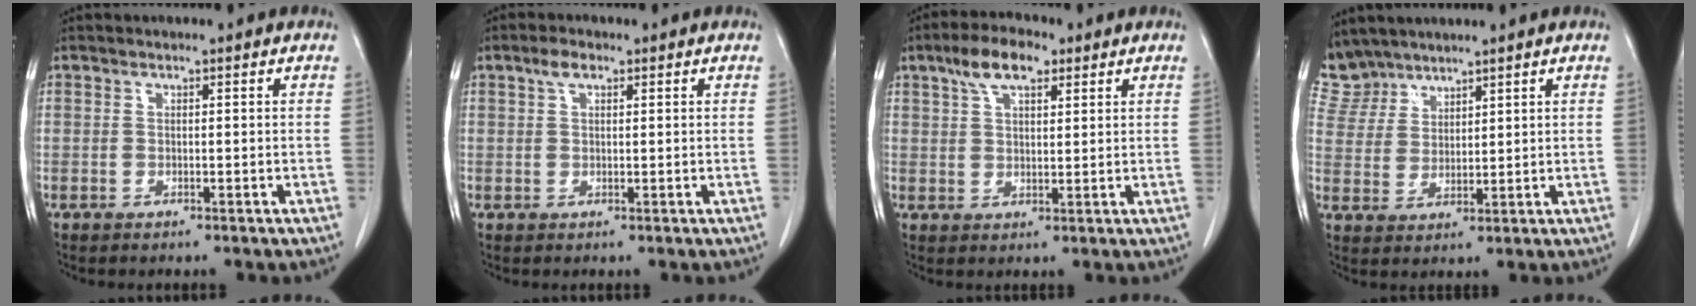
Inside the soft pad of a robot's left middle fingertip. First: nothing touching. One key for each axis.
{"total": 2.1, "fx": 1.2, "fy": 1.0, "fz": 1.5, "tx": -0.032, "ty": 0.009, "tz": 0.024}
{"total": 6.7, "fx": 4.0, "fy": 2.8, "fz": 4.6, "tx": -0.091, "ty": 0.019, "tz": 0.072}
{"total": 6.3, "fx": 5.9, "fy": 2.2, "fz": -0.4, "tx": 0.003, "ty": 0.005, "tz": 0.131}